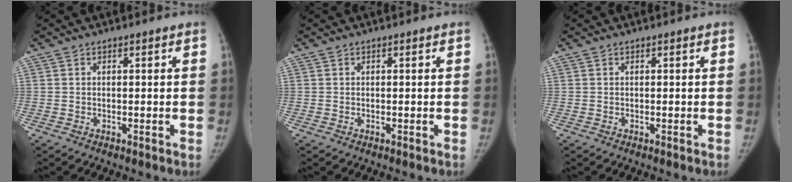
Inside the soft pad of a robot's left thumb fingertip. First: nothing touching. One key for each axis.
{"total": 0.0}
{"total": 0.0}